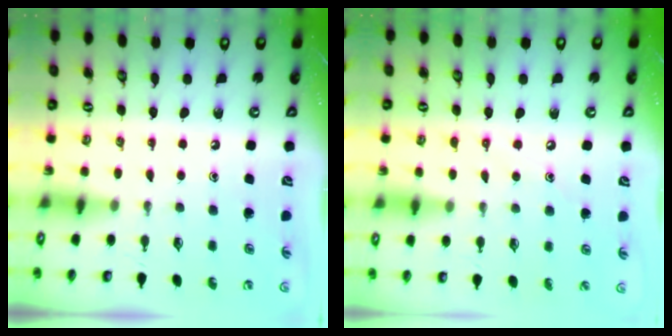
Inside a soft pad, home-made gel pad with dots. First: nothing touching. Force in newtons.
{"total": 6.1, "press": 6.1, "slide": 0.4}